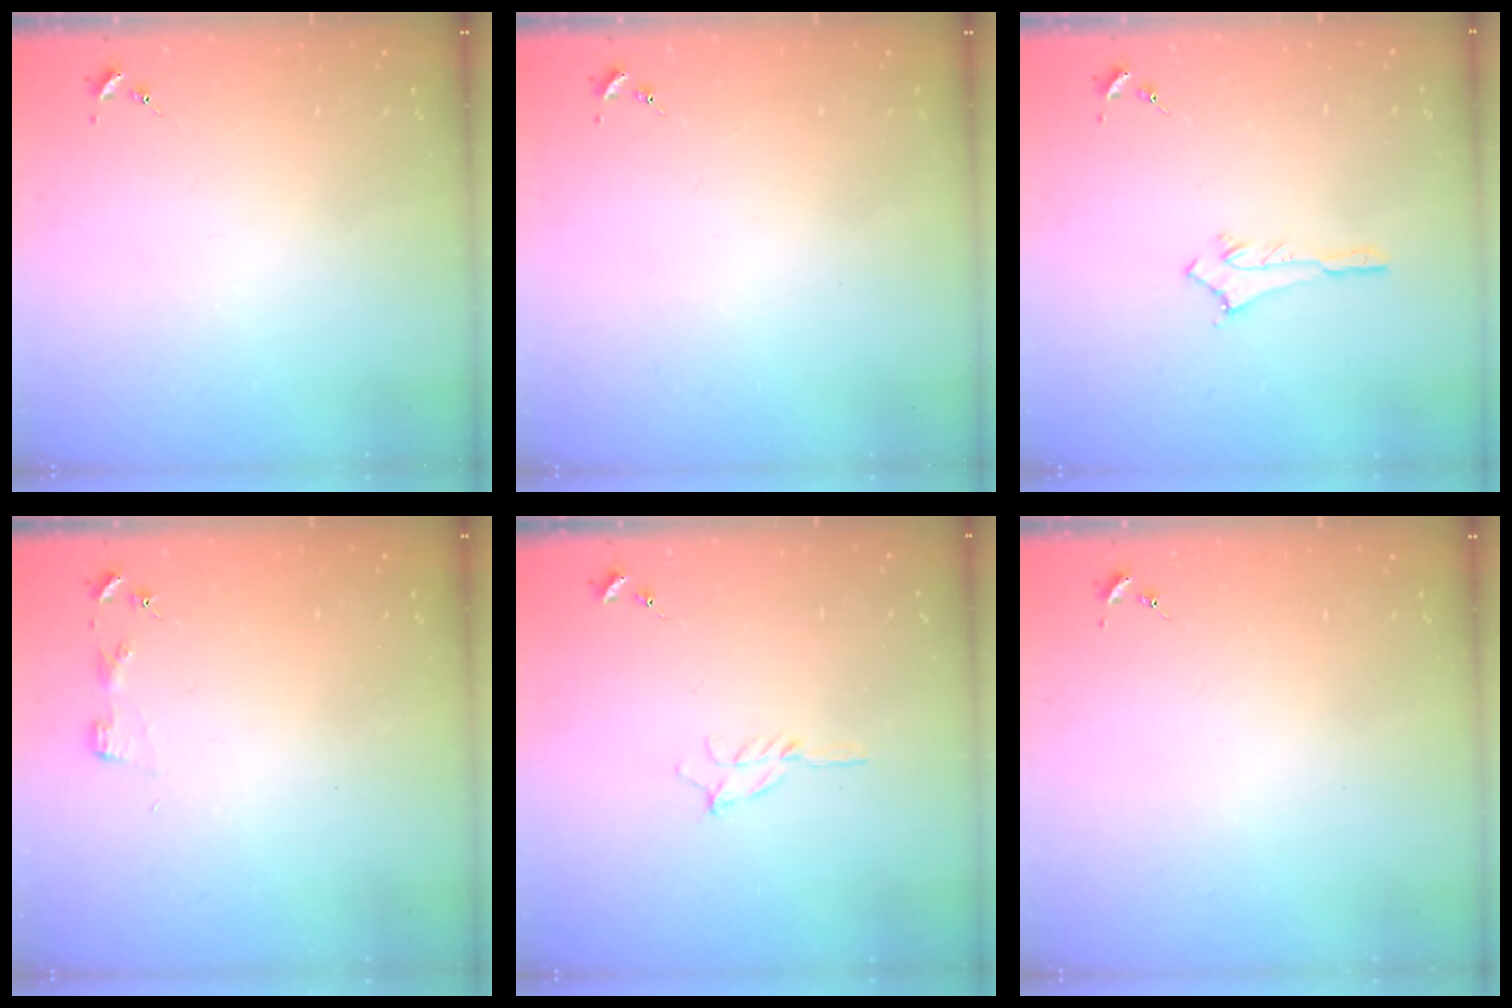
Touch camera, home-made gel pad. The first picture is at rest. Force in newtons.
{"total": 0.0}
{"total": 2.9, "press": 2.9, "slide": 0.2}
{"total": 2.9, "press": 2.9, "slide": 0.3}
{"total": 5.0, "press": 5.0, "slide": 0.6}
{"total": 0.0}